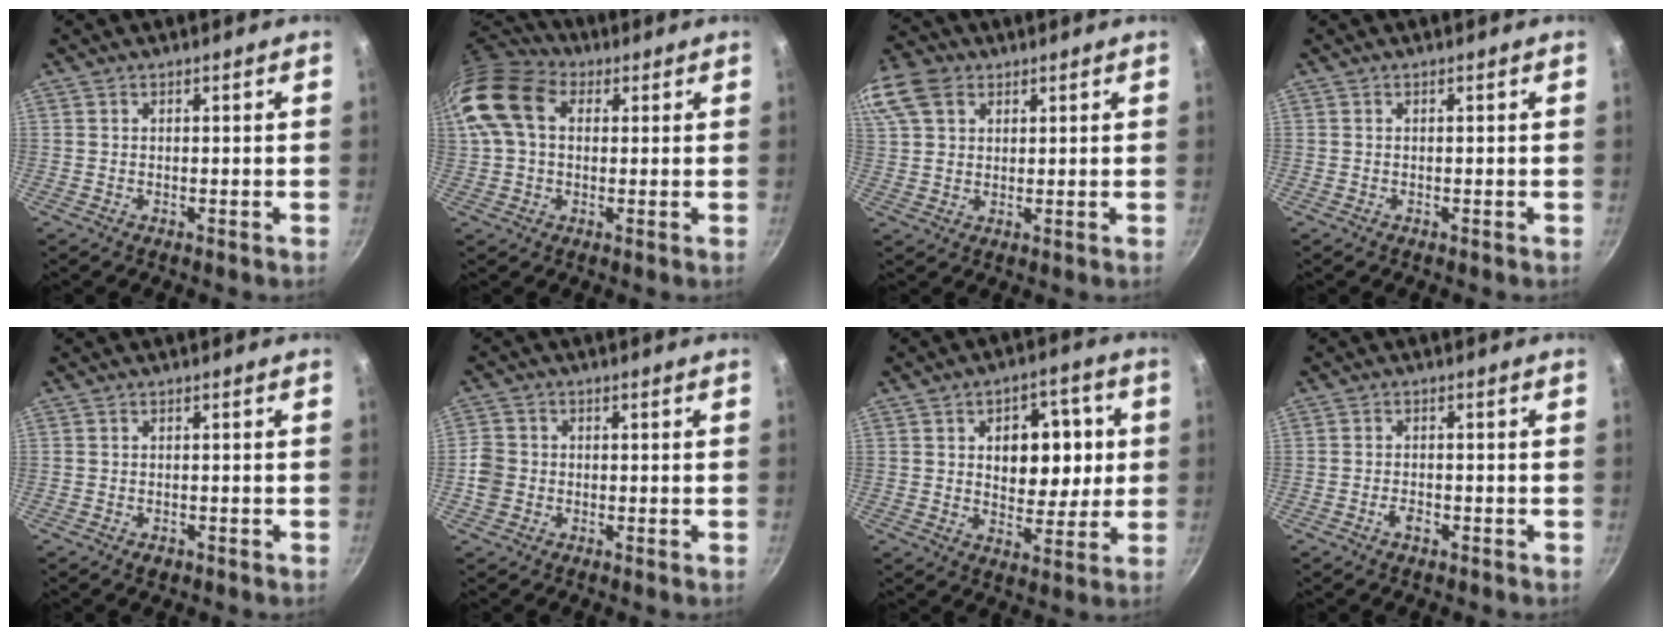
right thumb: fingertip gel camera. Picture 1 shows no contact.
{"total": 15.9, "force": [3.6, 11.2, 10.6], "torque": [-0.209, 0.027, 0.052]}
{"total": 16.0, "force": [7.1, 11.6, 8.4], "torque": [-0.203, 0.032, 0.134]}
{"total": 0.0}
{"total": 1.7, "force": [-0.9, 1.1, 0.9], "torque": [-0.015, 0.005, -0.009]}
{"total": 4.3, "force": [-1.0, 3.8, 1.8], "torque": [-0.022, 0.016, -0.023]}
{"total": 13.0, "force": [2.1, 8.8, 9.4], "torque": [-0.078, -0.005, 0.031]}
{"total": 2.3, "force": [-1.2, 1.2, 1.6], "torque": [-0.028, 0.011, -0.024]}